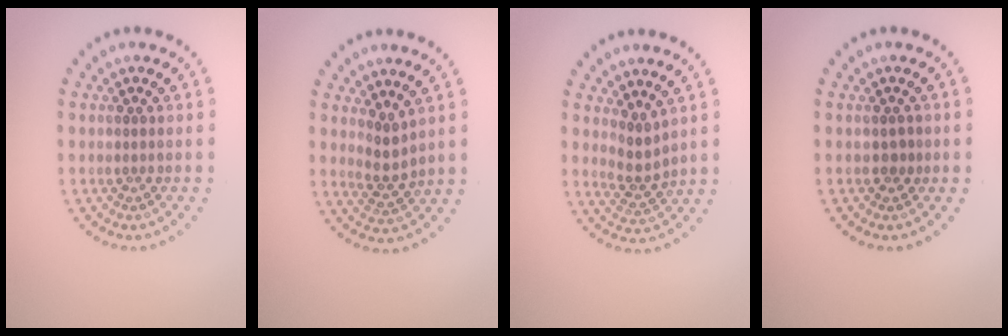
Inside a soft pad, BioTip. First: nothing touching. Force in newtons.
{"total": 2.0, "press": 1.5, "slide": 1.3}
{"total": 2.1, "press": 1.6, "slide": 1.4}
{"total": 0.8, "press": 0.7, "slide": 0.4}